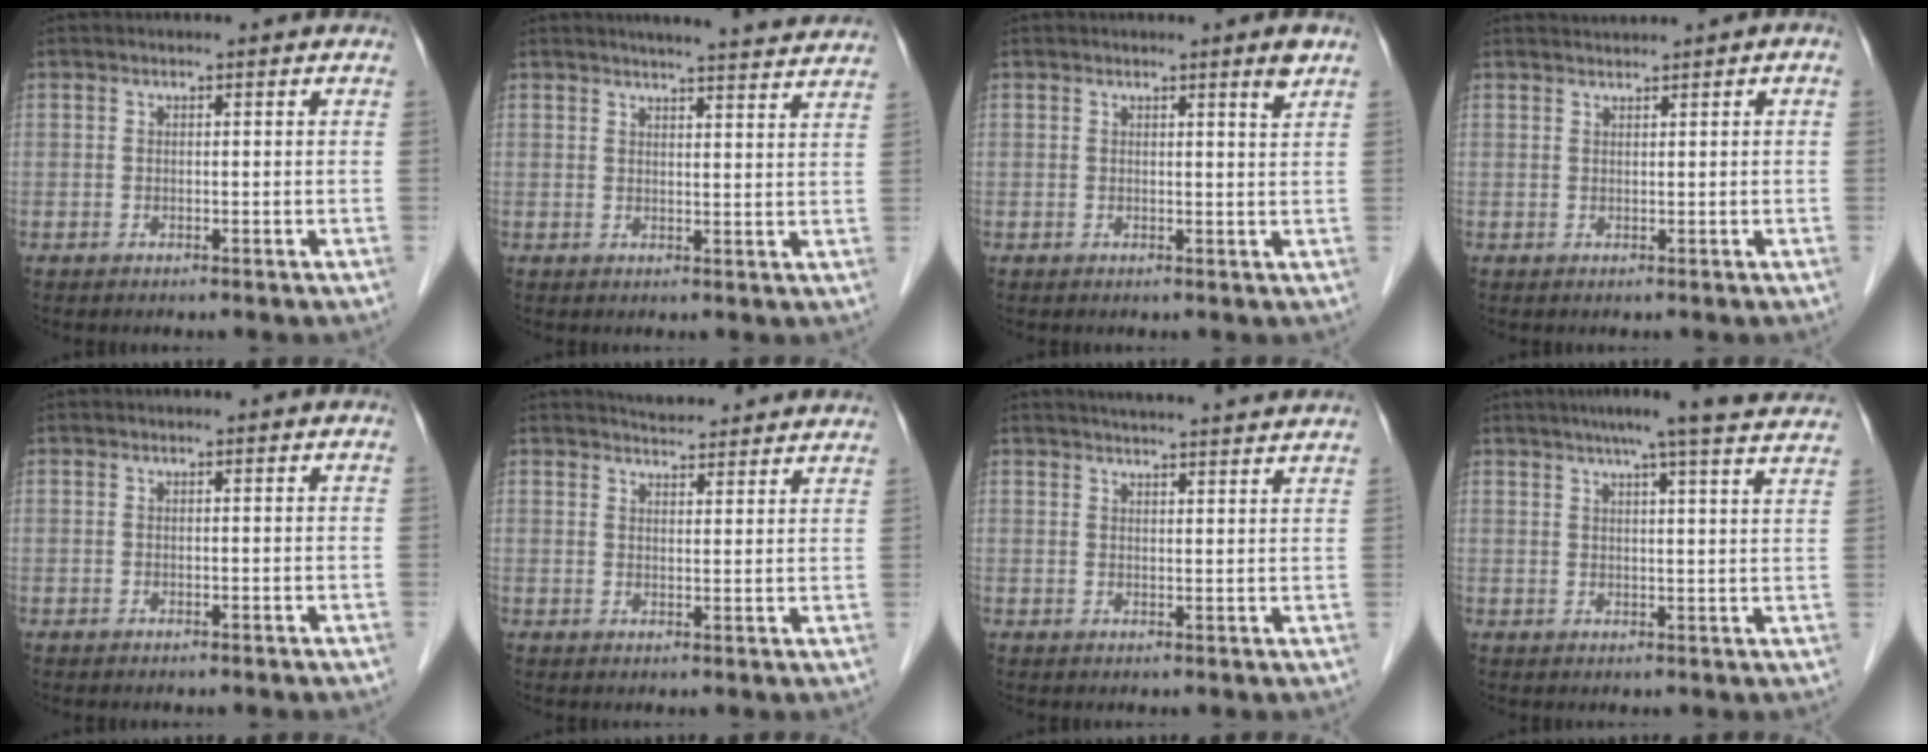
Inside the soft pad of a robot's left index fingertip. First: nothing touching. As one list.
[{"total": 11.9, "force": [11.1, 0.6, 4.3], "torque": [-0.052, -0.003, 0.126]}, {"total": 2.2, "force": [1.5, -0.1, 1.6], "torque": [-0.020, -0.010, 0.022]}, {"total": 1.2, "force": [1.1, 0.1, 0.5], "torque": [0.000, 0.013, 0.023]}, {"total": 0.0}, {"total": 11.2, "force": [10.7, 1.8, 2.7], "torque": [-0.026, 0.010, 0.127]}, {"total": 12.2, "force": [11.4, 0.4, 4.4], "torque": [-0.058, 0.012, 0.140]}, {"total": 18.2, "force": [16.2, 0.0, 8.5], "torque": [-0.117, -0.002, 0.191]}]